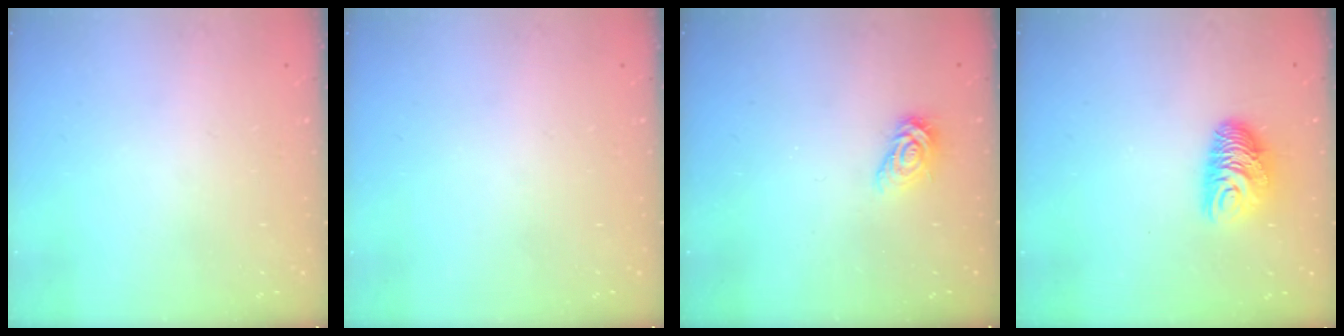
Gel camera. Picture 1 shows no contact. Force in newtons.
{"total": 0.0}
{"total": 6.4, "press": 6.4, "slide": 0.7}
{"total": 9.2, "press": 9.2, "slide": 0.7}